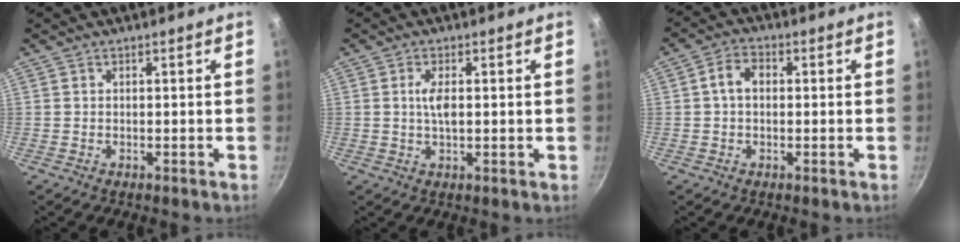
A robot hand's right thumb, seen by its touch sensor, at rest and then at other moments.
{"total": 3.7, "force": [0.4, 1.4, 3.3], "torque": [-0.061, 0.002, 0.006]}
{"total": 4.6, "force": [0.3, 3.3, 3.2], "torque": [-0.051, 0.013, -0.003]}